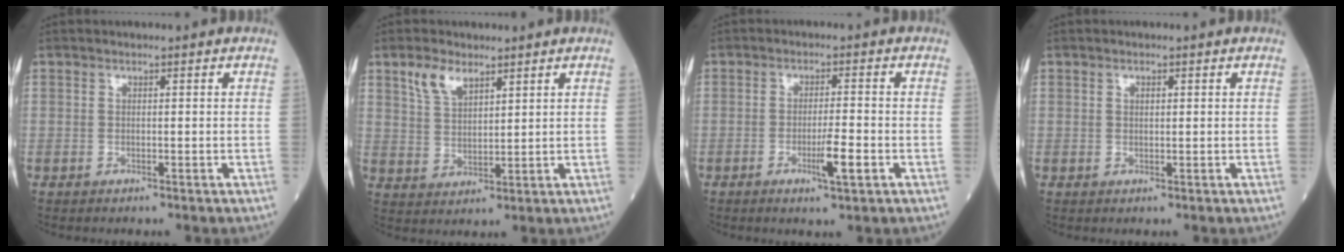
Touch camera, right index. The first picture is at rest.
{"total": 5.1, "force": [3.5, 2.3, 3.0], "torque": [-0.066, 0.004, 0.074]}
{"total": 4.5, "force": [-1.8, 0.2, 4.2], "torque": [-0.070, -0.005, -0.030]}
{"total": 0.9, "force": [0.3, 0.4, 0.7], "torque": [-0.011, 0.000, 0.004]}